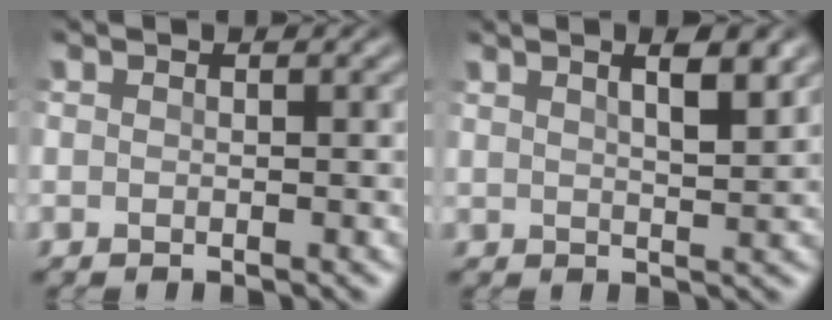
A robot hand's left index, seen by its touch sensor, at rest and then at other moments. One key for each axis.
{"total": 4.1, "fx": 2.3, "fy": 1.3, "fz": 3.1, "tx": -0.025, "ty": 0.013, "tz": 0.018}